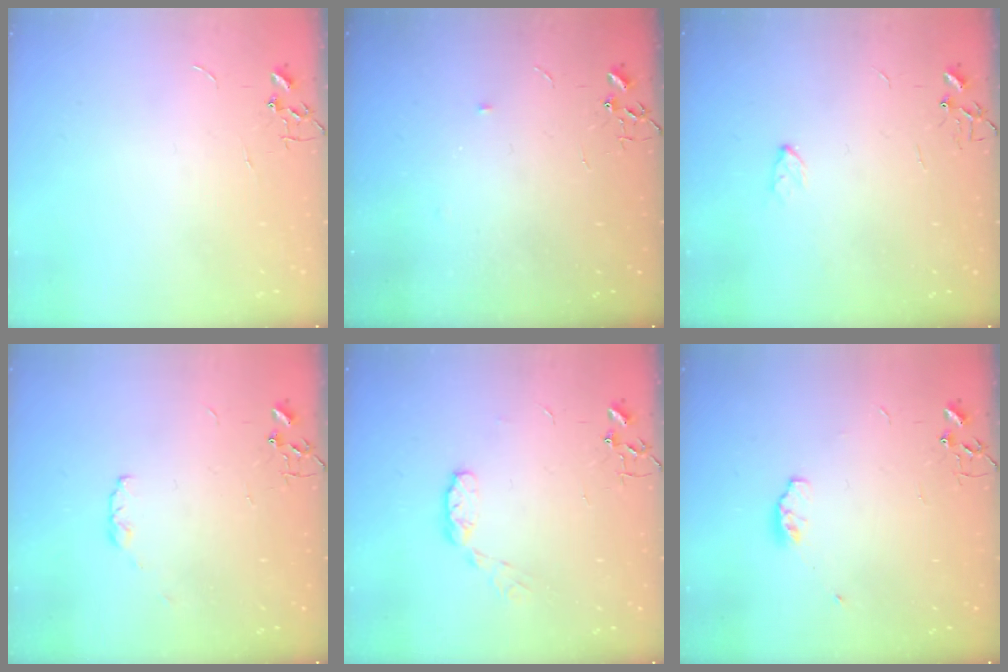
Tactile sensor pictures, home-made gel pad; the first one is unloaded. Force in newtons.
{"total": 3.0, "press": 2.9, "slide": 0.5}
{"total": 3.5, "press": 3.5, "slide": 0.5}
{"total": 3.5, "press": 3.5, "slide": 0.5}
{"total": 6.5, "press": 6.5, "slide": 0.5}
{"total": 4.9, "press": 4.8, "slide": 1.1}